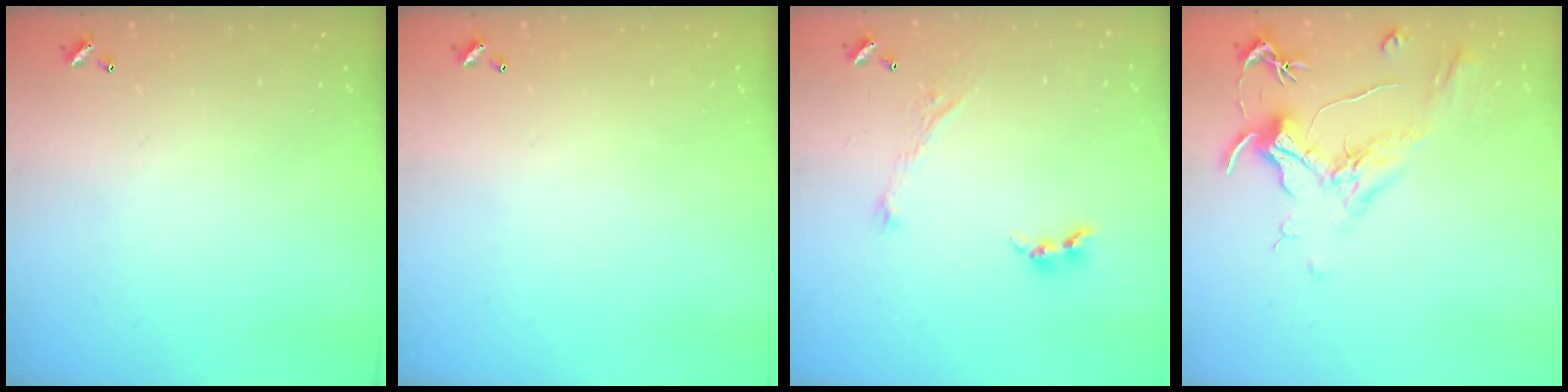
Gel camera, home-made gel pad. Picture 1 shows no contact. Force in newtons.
{"total": 0.0}
{"total": 2.9, "press": 2.8, "slide": 0.4}
{"total": 2.1, "press": 2.0, "slide": 0.8}